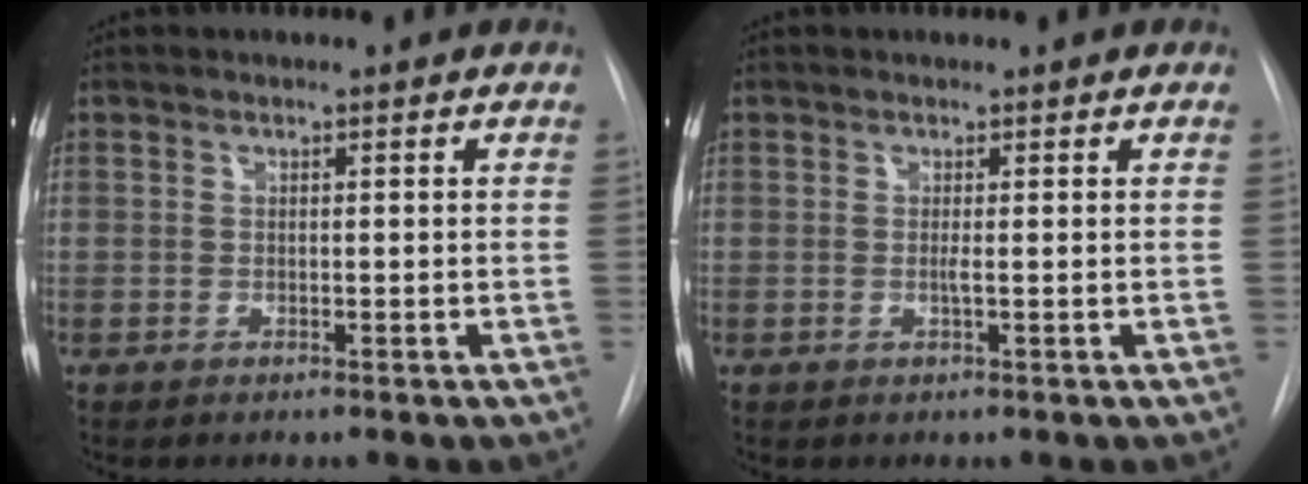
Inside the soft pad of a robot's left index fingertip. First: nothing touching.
{"total": 0.7, "force": [-0.3, -0.2, 0.6], "torque": [-0.012, -0.005, -0.004]}